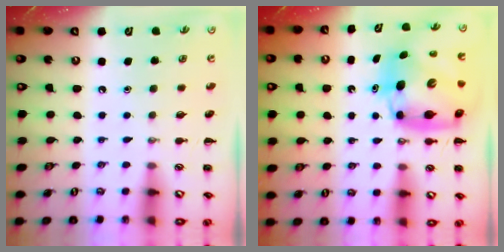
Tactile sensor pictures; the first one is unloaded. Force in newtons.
{"total": 9.7, "press": 9.4, "slide": 2.6}